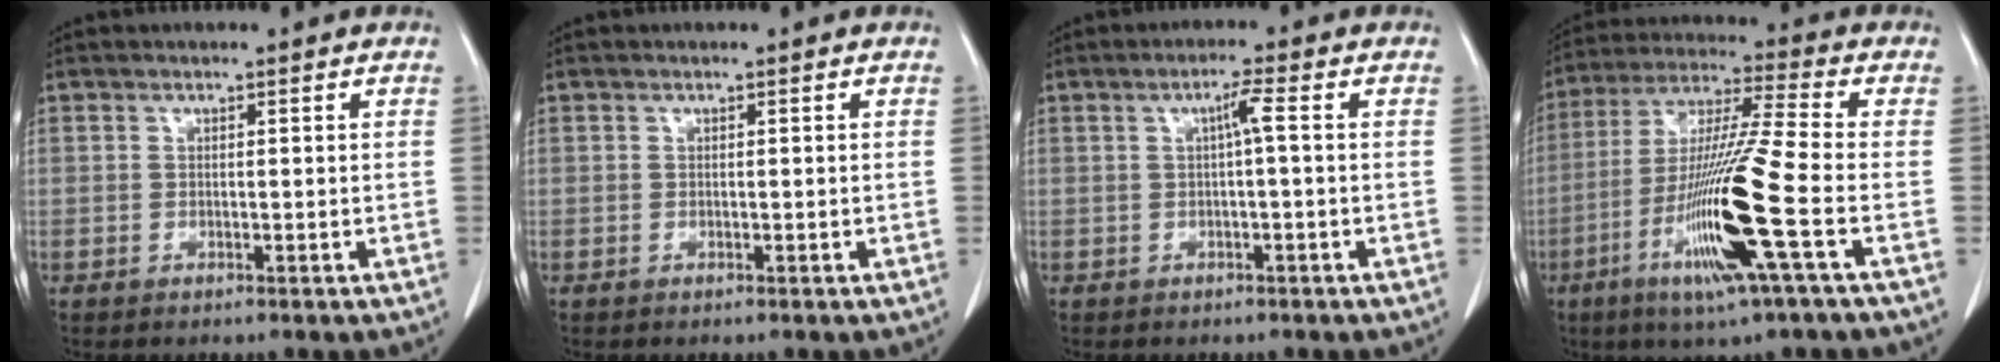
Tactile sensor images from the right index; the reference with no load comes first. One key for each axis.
{"total": 0.0}
{"total": 2.4, "fx": 0.2, "fy": -0.2, "fz": 2.4, "tx": -0.041, "ty": 0.005, "tz": 0.004}
{"total": 16.5, "fx": -5.5, "fy": -1.0, "fz": 15.5, "tx": -0.313, "ty": -0.023, "tz": -0.111}